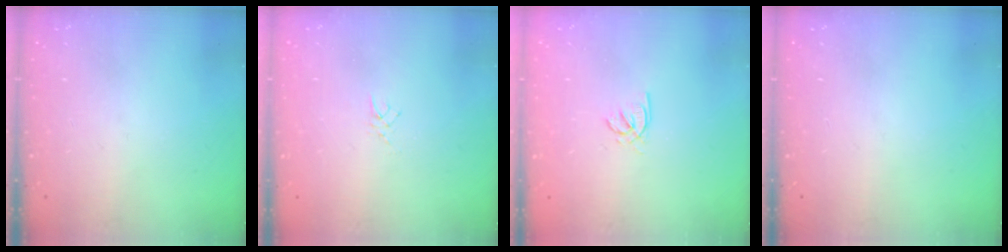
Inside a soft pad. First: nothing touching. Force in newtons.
{"total": 2.4, "press": 2.4, "slide": 0.4}
{"total": 1.9, "press": 1.8, "slide": 0.4}
{"total": 0.0}